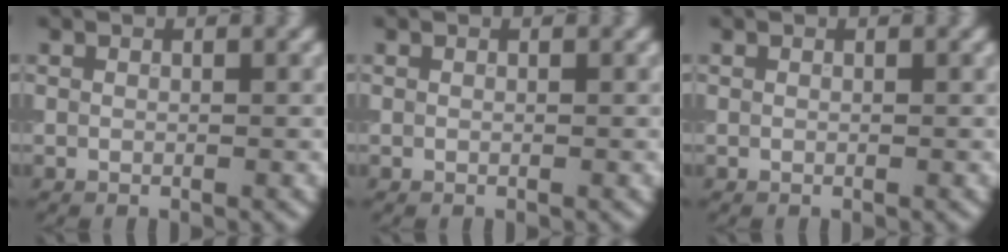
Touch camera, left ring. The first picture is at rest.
{"total": 0.0}
{"total": 0.0}